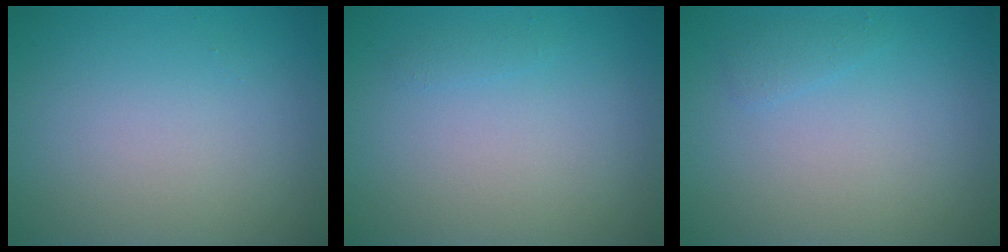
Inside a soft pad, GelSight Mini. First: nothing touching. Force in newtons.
{"total": 0.5, "press": 0.5, "slide": 0.1}
{"total": 0.8, "press": 0.8, "slide": 0.1}